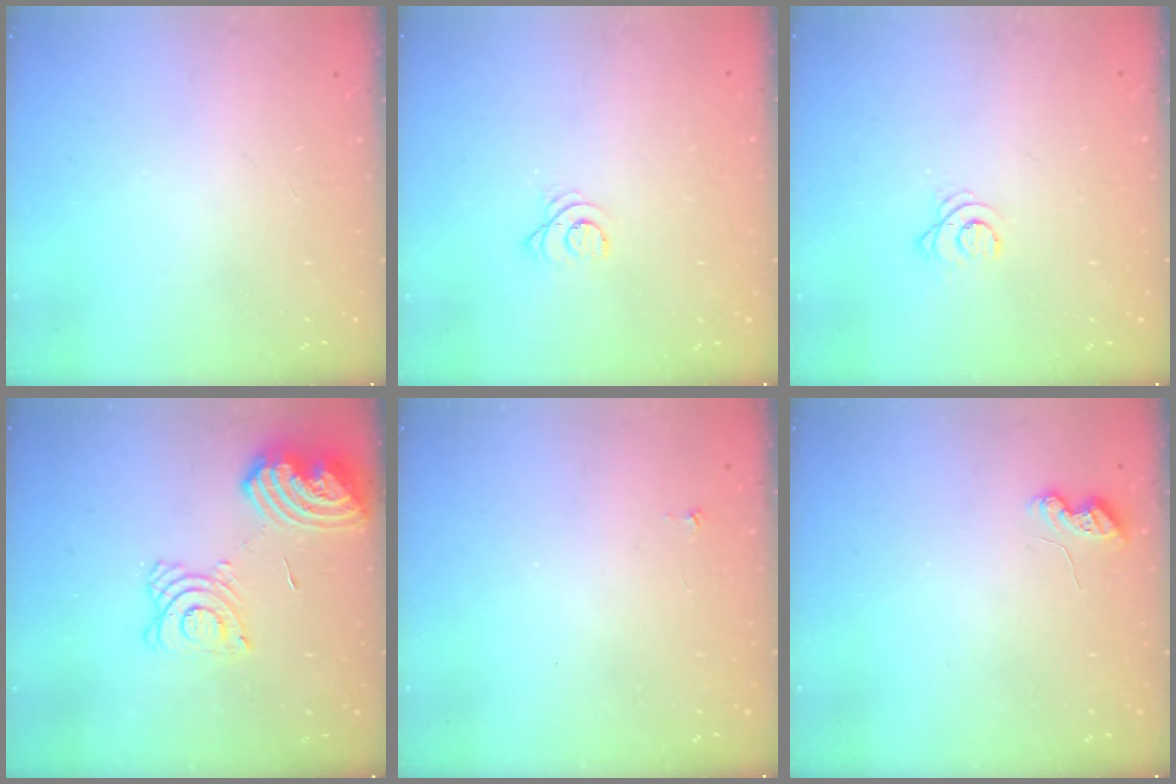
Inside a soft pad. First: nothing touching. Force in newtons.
{"total": 2.3, "press": 2.3, "slide": 0.3}
{"total": 2.7, "press": 2.7, "slide": 0.3}
{"total": 14.4, "press": 14.3, "slide": 1.5}
{"total": 2.9, "press": 2.9, "slide": 0.4}
{"total": 6.0, "press": 6.0, "slide": 0.5}